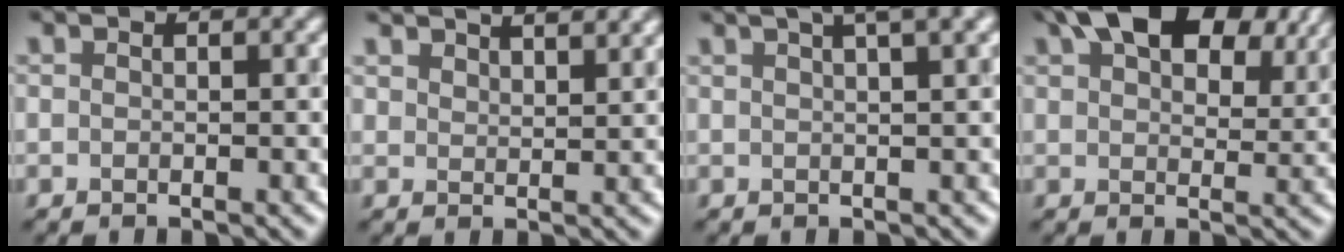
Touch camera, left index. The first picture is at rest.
{"total": 4.1, "force": [3.8, 0.9, 1.4], "torque": [-0.024, 0.010, 0.052]}
{"total": 5.8, "force": [3.8, 1.5, 4.1], "torque": [-0.037, 0.033, 0.029]}
{"total": 12.1, "force": [7.3, 6.0, 7.5], "torque": [-0.128, 0.023, 0.122]}